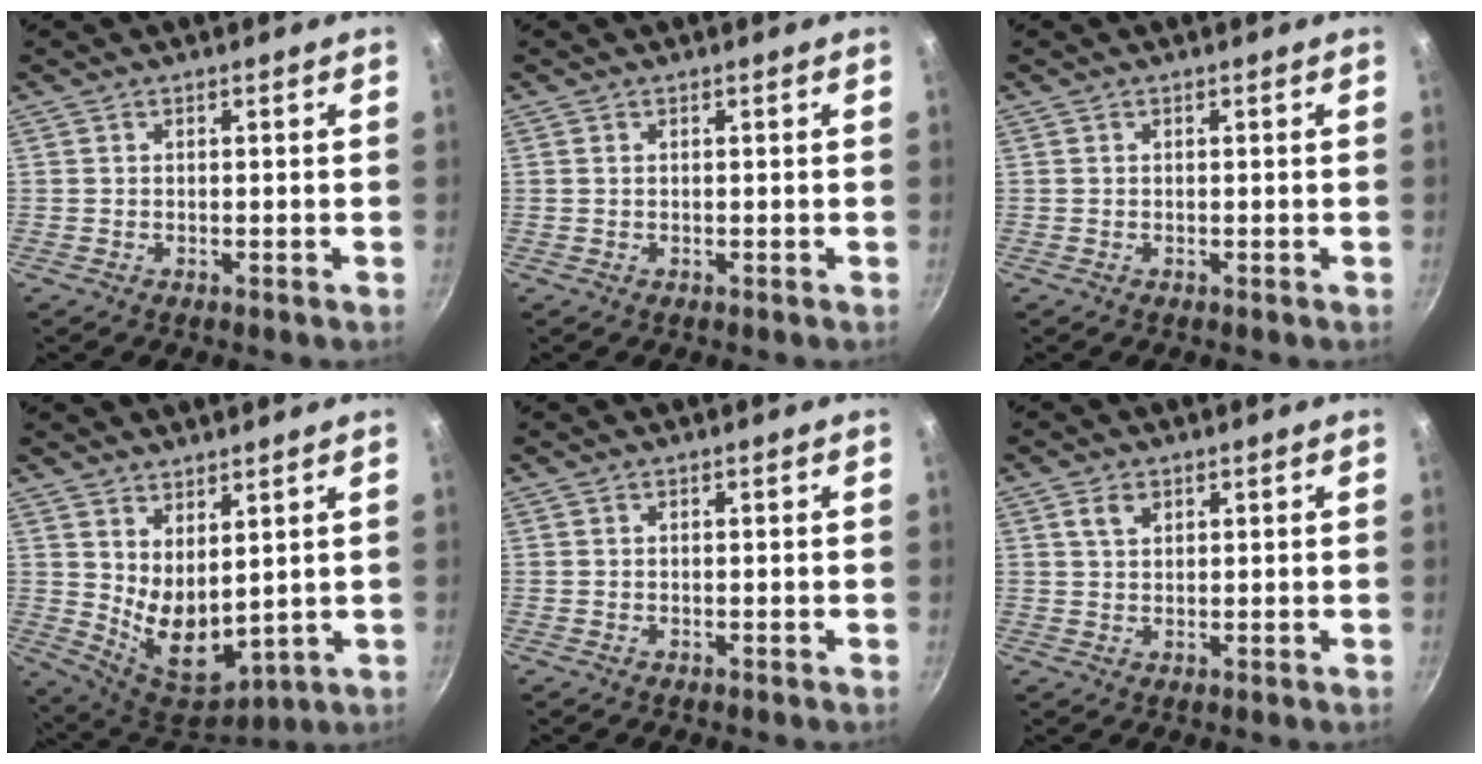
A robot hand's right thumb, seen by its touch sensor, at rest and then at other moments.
{"total": 0.0}
{"total": 0.0}
{"total": 10.3, "force": [3.9, 5.4, 7.8], "torque": [-0.109, -0.056, 0.090]}
{"total": 0.0}
{"total": 2.9, "force": [1.4, 1.8, 1.9], "torque": [-0.029, 0.000, 0.025]}